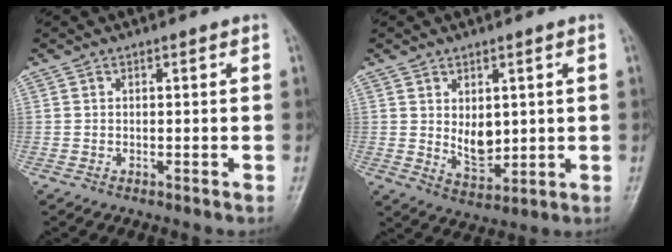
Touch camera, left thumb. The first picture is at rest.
{"total": 6.2, "force": [1.2, 4.0, 4.6], "torque": [-0.056, -0.021, 0.036]}